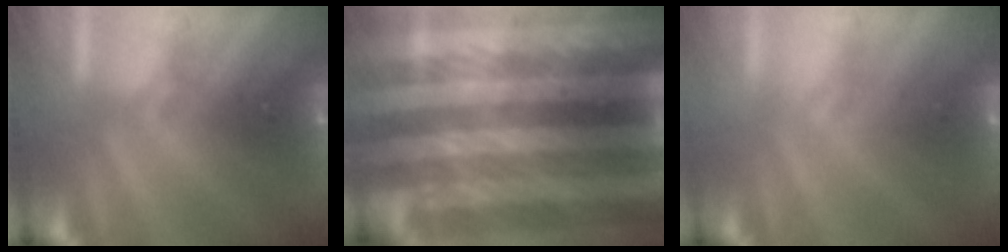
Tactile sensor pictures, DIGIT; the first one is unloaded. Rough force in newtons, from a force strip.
{"total": 8.9}
{"total": 3.8}